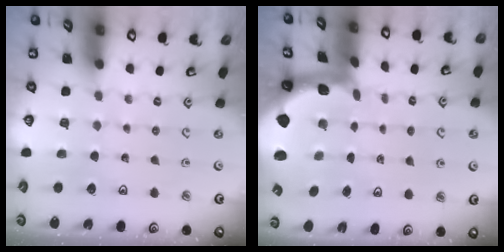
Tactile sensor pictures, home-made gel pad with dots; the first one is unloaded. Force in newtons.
{"total": 1.9, "press": 1.8, "slide": 0.5}